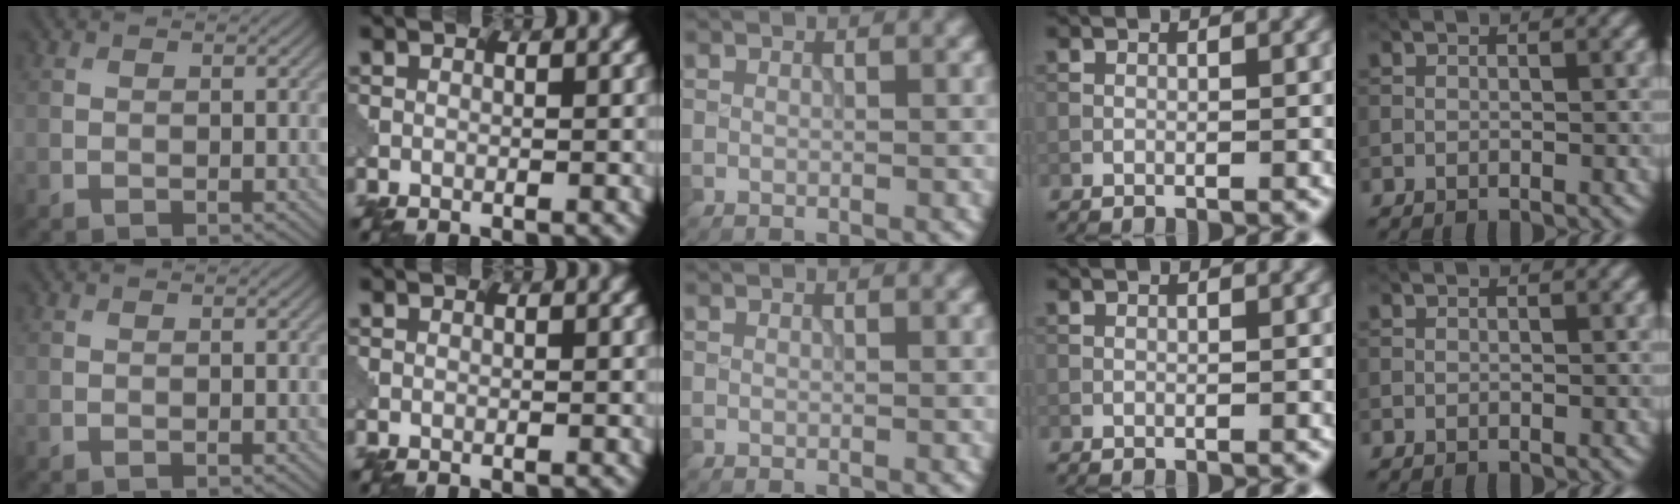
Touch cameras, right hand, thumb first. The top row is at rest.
{}